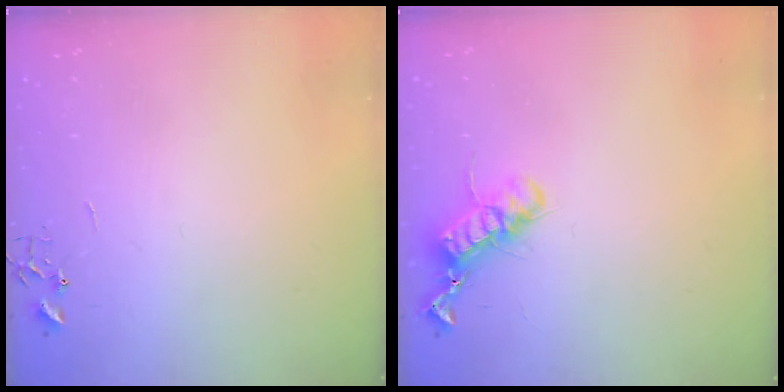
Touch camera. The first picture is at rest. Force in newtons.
{"total": 12.8, "press": 12.8, "slide": 0.8}